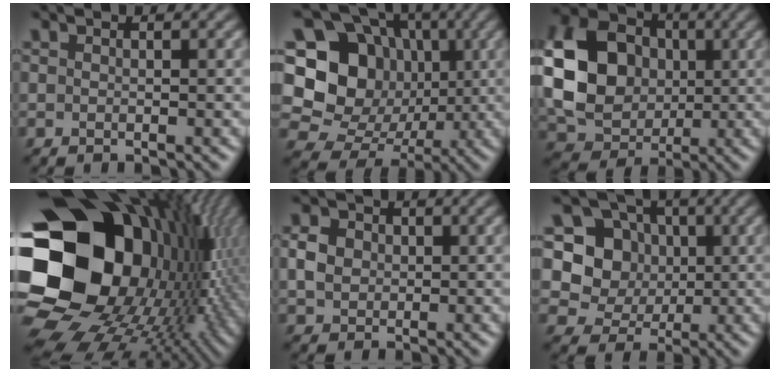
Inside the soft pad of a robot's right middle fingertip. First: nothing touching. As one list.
[{"total": 16.9, "force": [2.1, 15.2, 7.1], "torque": [-0.167, 0.035, 0.019]}, {"total": 12.4, "force": [0.6, 9.9, 7.4], "torque": [-0.161, 0.003, 0.004]}, {"total": 22.6, "force": [-1.7, 17.8, 13.8], "torque": [-0.287, -0.029, -0.035]}, {"total": 2.7, "force": [0.3, 2.4, 1.3], "torque": [-0.027, 0.002, 0.006]}, {"total": 5.5, "force": [0.8, 5.1, 2.1], "torque": [-0.025, 0.003, -0.003]}]